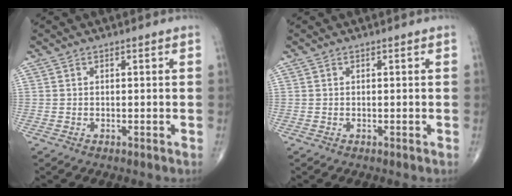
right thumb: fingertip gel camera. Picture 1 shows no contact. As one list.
[{"total": 0.0}]